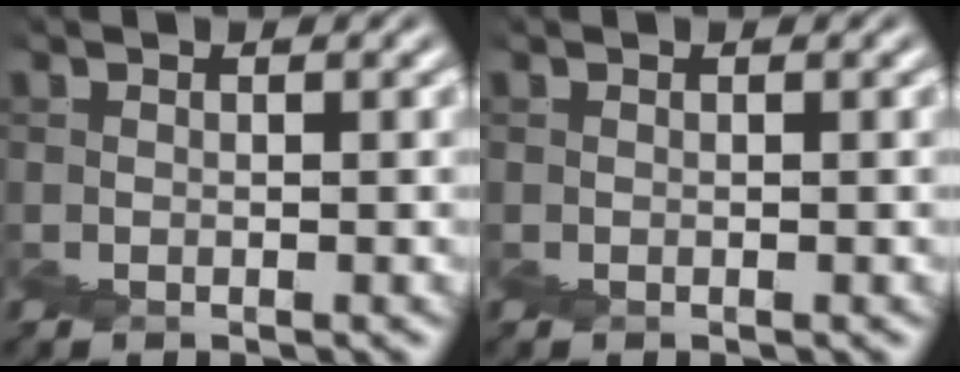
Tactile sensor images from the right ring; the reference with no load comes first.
{"total": 0.0}